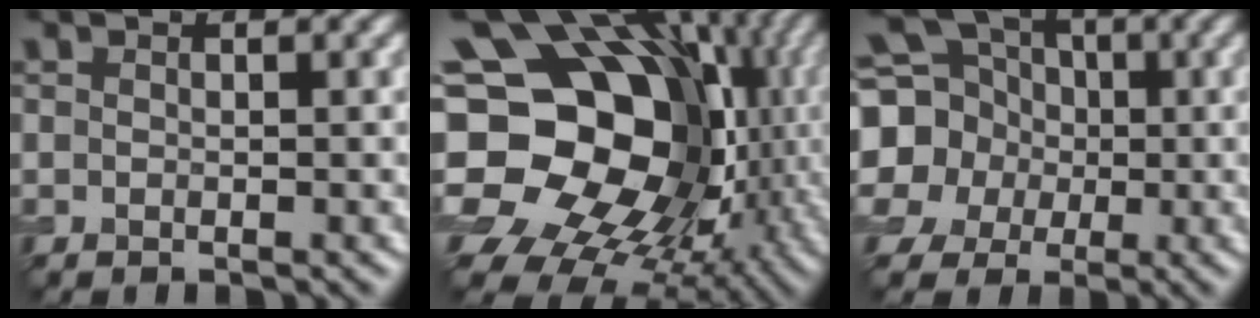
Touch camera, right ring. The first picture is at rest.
{"total": 21.2, "force": [-0.8, 16.4, 13.4], "torque": [-0.240, -0.008, -0.002]}
{"total": 12.6, "force": [0.3, 11.4, 5.2], "torque": [-0.163, 0.013, -0.028]}